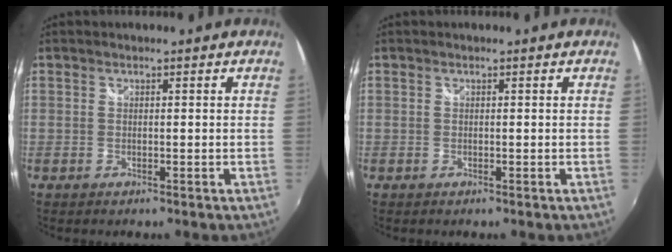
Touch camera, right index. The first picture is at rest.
{"total": 0.0}